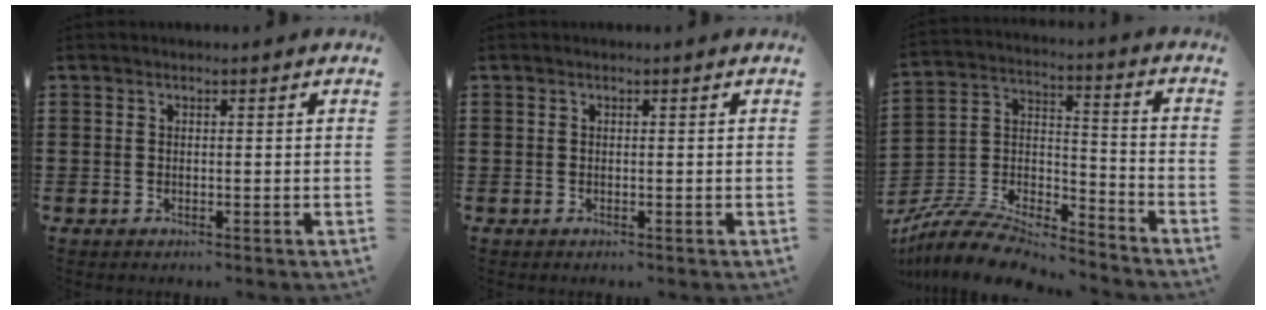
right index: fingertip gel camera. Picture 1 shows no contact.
{"total": 0.0}
{"total": 8.7, "force": [-8.2, 1.7, 2.3], "torque": [-0.056, 0.001, -0.164]}